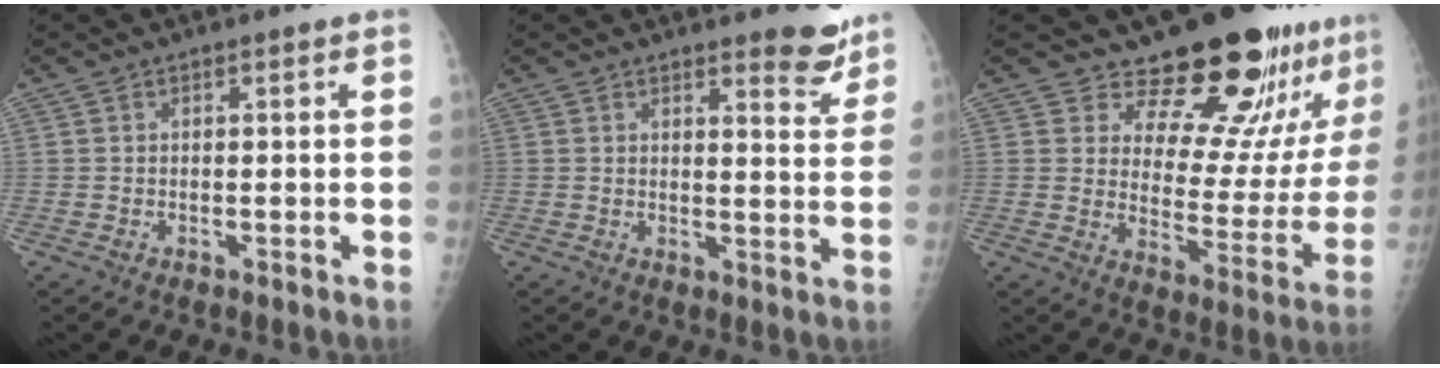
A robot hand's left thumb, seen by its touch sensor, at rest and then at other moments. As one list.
[{"total": 6.0, "force": [4.9, 1.9, 2.9], "torque": [-0.010, -0.037, 0.055]}, {"total": 19.4, "force": [16.3, 6.5, 8.2], "torque": [-0.049, -0.130, 0.211]}]